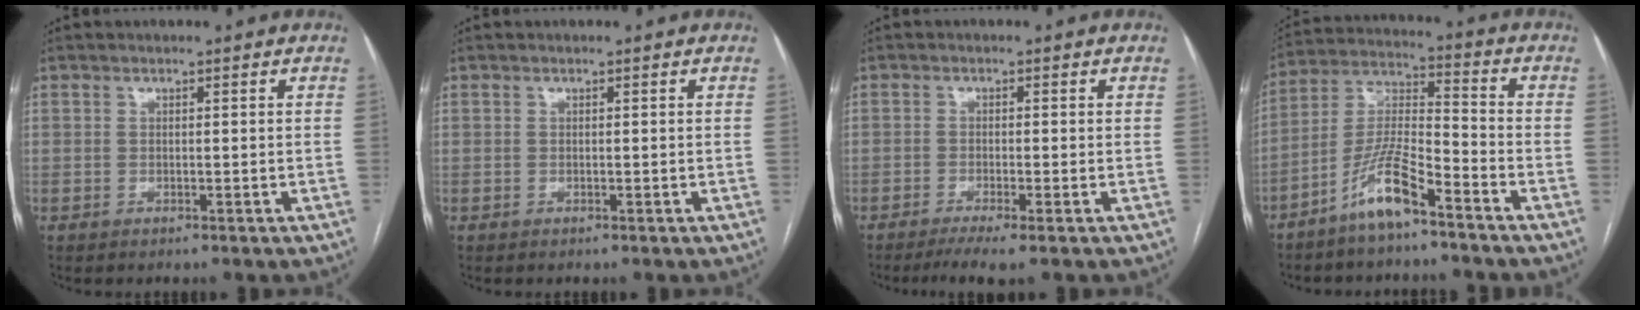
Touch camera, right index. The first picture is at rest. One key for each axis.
{"total": 0.0}
{"total": 3.9, "fx": -2.5, "fy": -0.1, "fz": 3.0, "tx": -0.052, "ty": -0.009, "tz": -0.046}
{"total": 9.7, "fx": -6.5, "fy": 1.4, "fz": 7.1, "tx": -0.151, "ty": -0.005, "tz": -0.131}